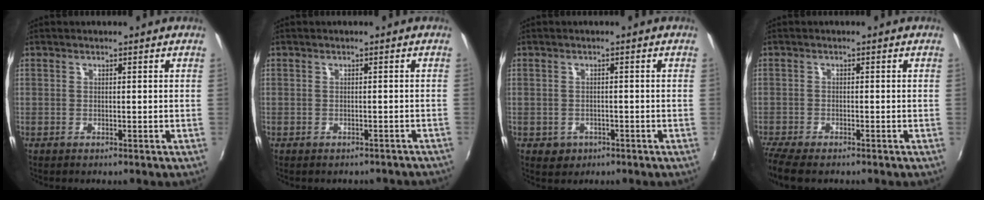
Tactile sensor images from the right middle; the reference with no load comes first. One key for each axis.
{"total": 5.2, "fx": -4.6, "fy": 1.9, "fz": 1.5, "tx": -0.025, "ty": -0.013, "tz": -0.047}
{"total": 3.0, "fx": -1.2, "fy": 2.6, "fz": 0.9, "tx": -0.025, "ty": -0.002, "tz": -0.011}
{"total": 6.7, "fx": -5.4, "fy": 1.6, "fz": 3.6, "tx": -0.094, "ty": -0.036, "tz": -0.101}